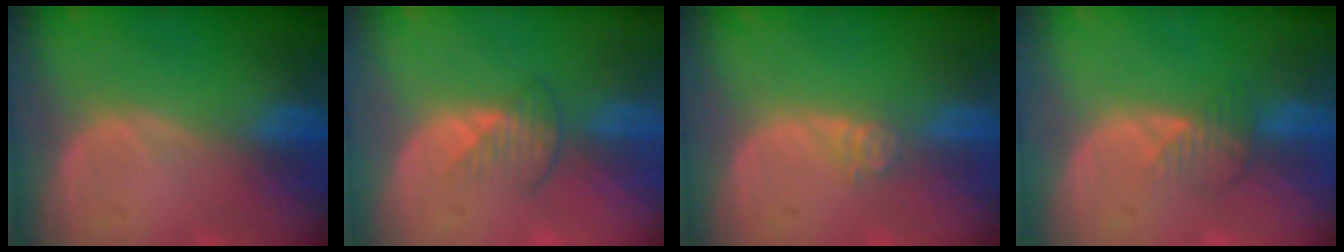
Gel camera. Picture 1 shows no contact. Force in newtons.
{"total": 3.1, "press": 2.9, "slide": 1.2}
{"total": 2.7, "press": 2.2, "slide": 1.5}
{"total": 2.7, "press": 2.7, "slide": 0.3}